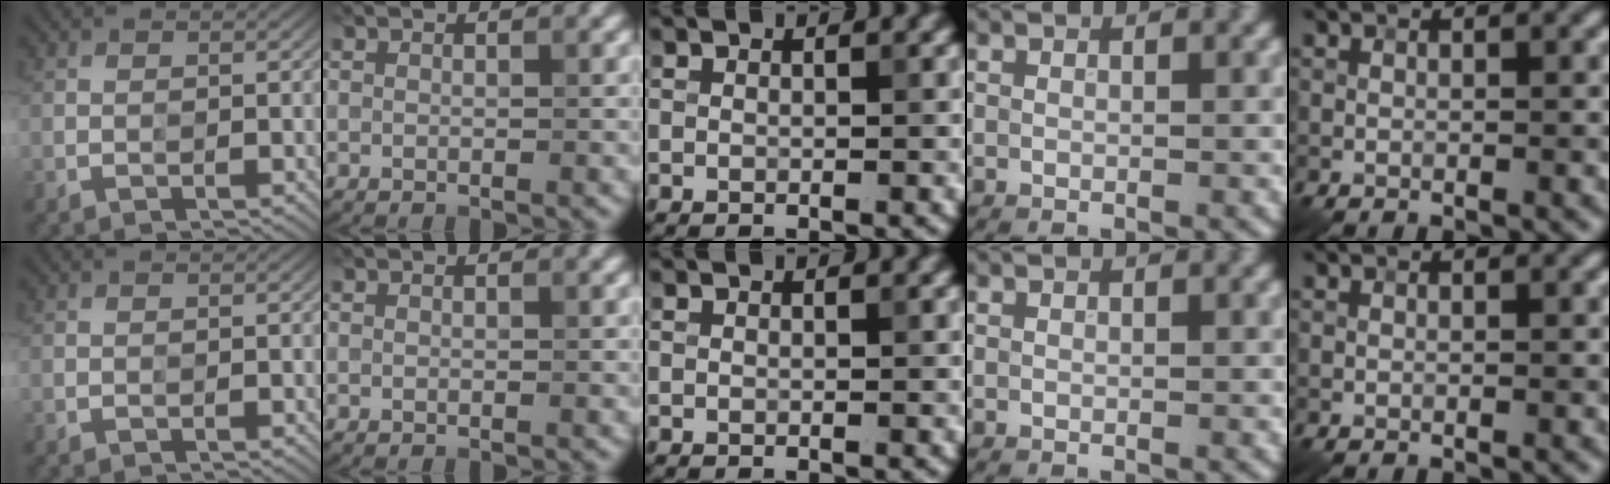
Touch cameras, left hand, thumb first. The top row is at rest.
{}